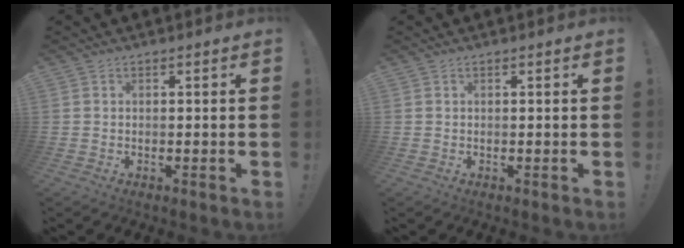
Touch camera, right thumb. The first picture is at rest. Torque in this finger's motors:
{"motor_torque": [-0.08, 0.17, -0.09, 0.02, 0.04]}